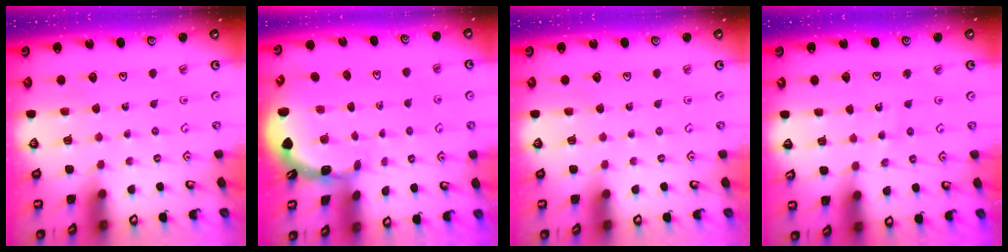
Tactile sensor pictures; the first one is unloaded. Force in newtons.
{"total": 1.6, "press": 1.6, "slide": 0.1}
{"total": 0.0}
{"total": 7.2, "press": 7.1, "slide": 0.7}